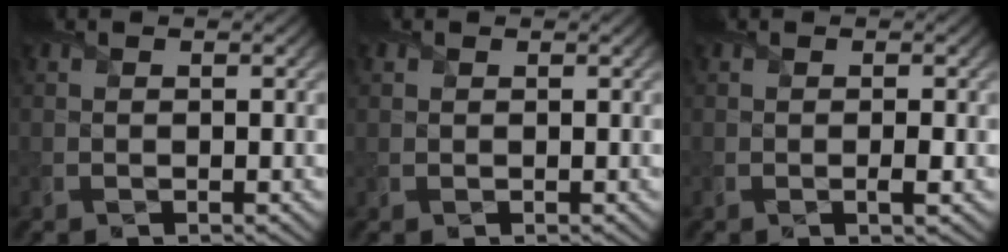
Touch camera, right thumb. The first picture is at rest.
{"total": 0.8, "force": [0.5, 0.6, 0.1], "torque": [-0.005, -0.001, 0.012]}
{"total": 1.2, "force": [-0.1, 0.1, 1.2], "torque": [-0.022, -0.003, -0.003]}